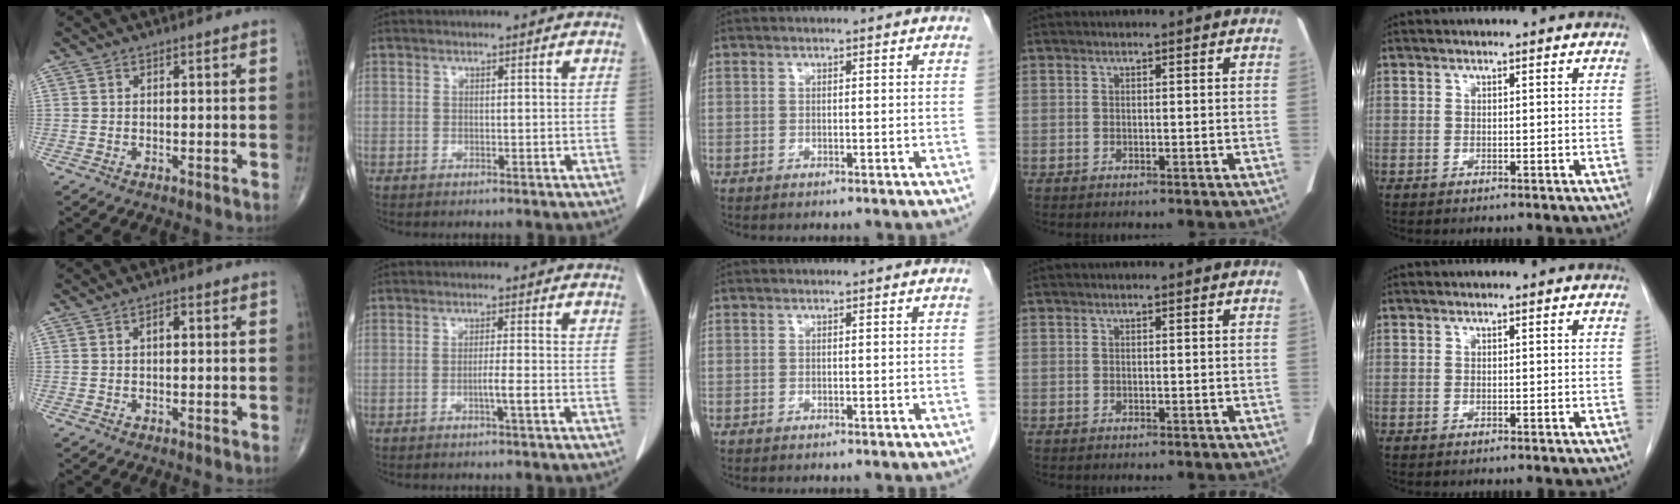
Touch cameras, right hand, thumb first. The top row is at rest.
{"thumb": {"total": 1.8, "force": [0.3, 0.9, 1.5], "torque": [-0.020, 0.005, 0.002]}, "index": {"total": 2.6, "force": [-1.0, -0.3, 2.4], "torque": [-0.043, -0.002, -0.018]}}